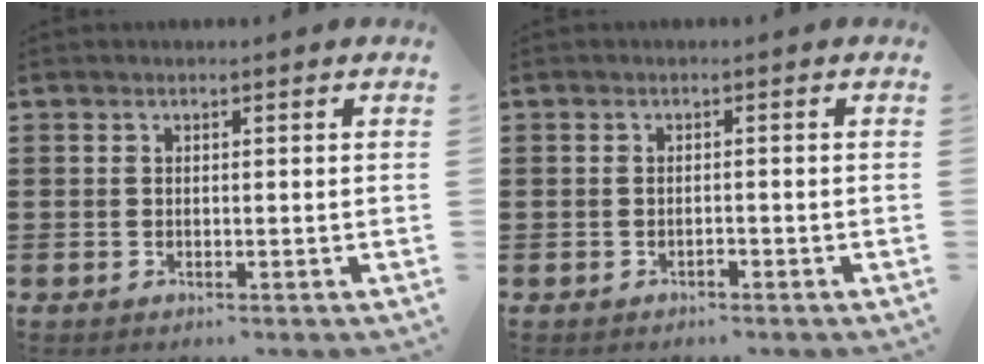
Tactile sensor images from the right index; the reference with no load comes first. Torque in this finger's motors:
{"motor_torque": [-0.14, 0.12, 0.02, 0.01]}